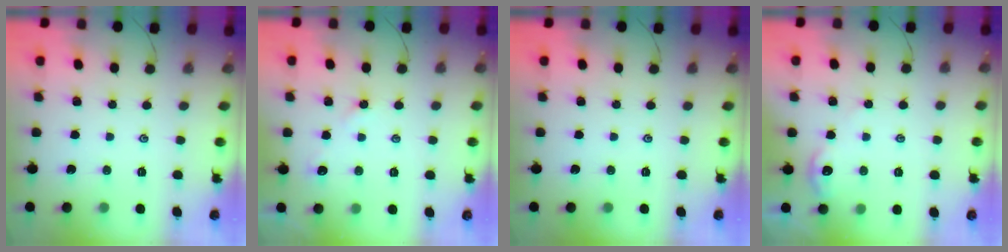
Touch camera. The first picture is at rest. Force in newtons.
{"total": 3.0, "press": 2.9, "slide": 0.4}
{"total": 0.0}
{"total": 3.7, "press": 3.7, "slide": 0.6}